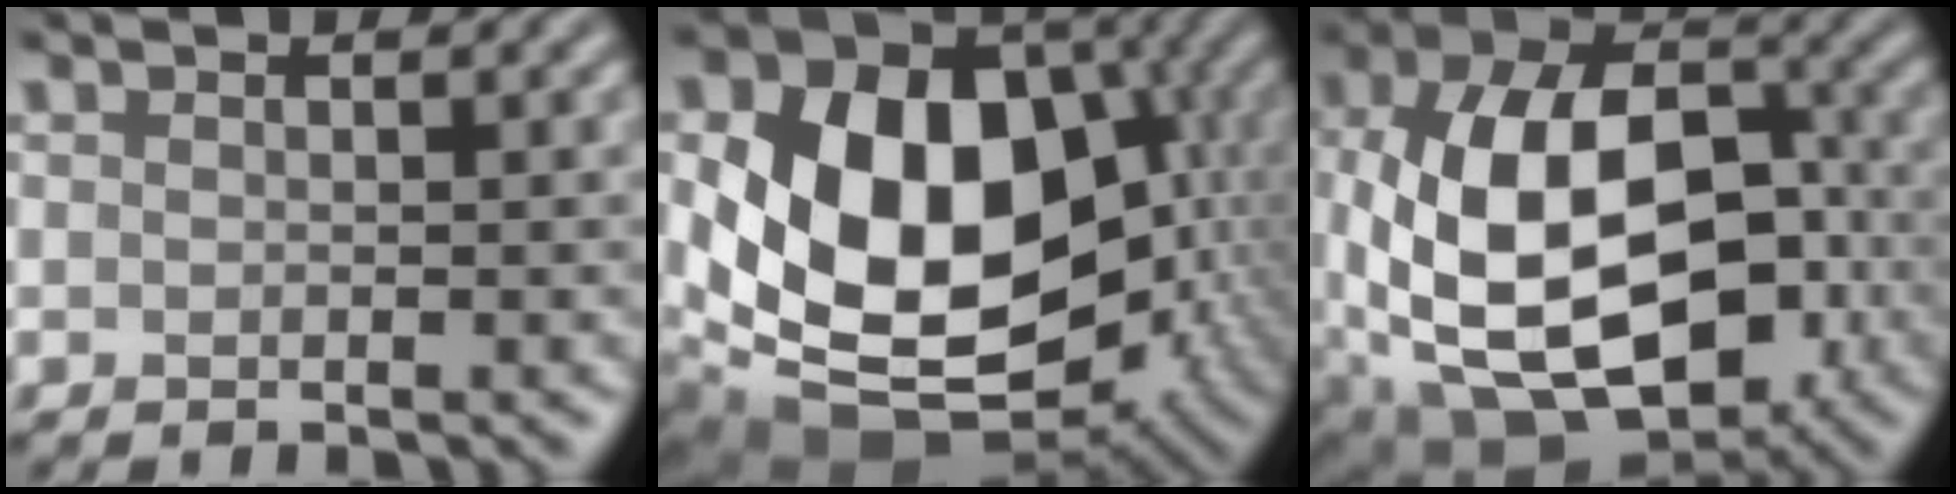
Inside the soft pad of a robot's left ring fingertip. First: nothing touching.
{"total": 16.3, "force": [-1.0, 11.7, 11.3], "torque": [-0.184, -0.018, -0.014]}
{"total": 16.3, "force": [-2.6, 10.3, 12.3], "torque": [-0.231, -0.015, -0.037]}